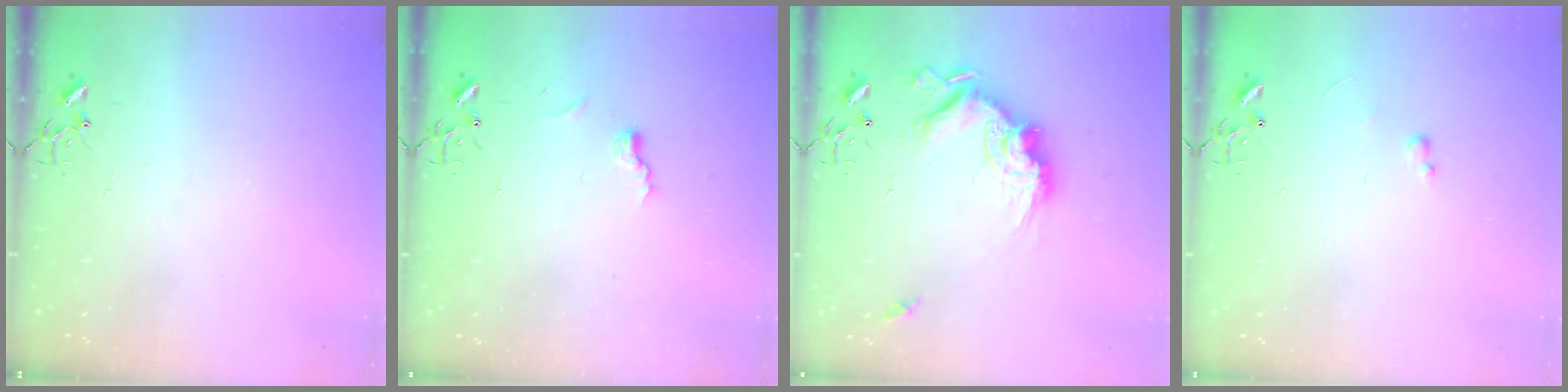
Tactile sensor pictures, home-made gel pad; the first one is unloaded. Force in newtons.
{"total": 5.5, "press": 5.5, "slide": 0.6}
{"total": 17.8, "press": 17.7, "slide": 2.1}
{"total": 2.6, "press": 2.6, "slide": 0.4}